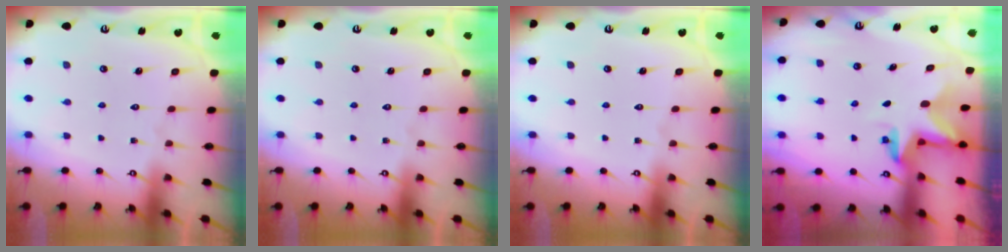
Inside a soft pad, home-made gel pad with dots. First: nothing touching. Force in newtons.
{"total": 0.0}
{"total": 0.0}
{"total": 2.8, "press": 2.8, "slide": 0.1}